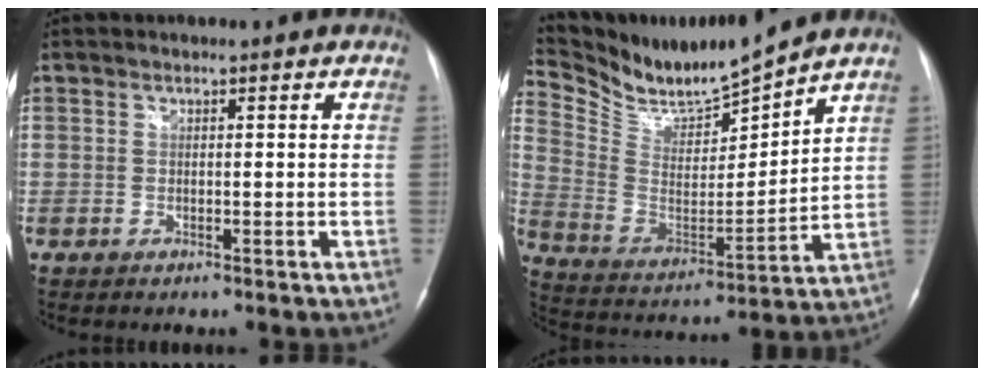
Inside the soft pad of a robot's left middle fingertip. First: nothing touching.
{"total": 13.7, "force": [13.3, 0.0, 3.5], "torque": [-0.086, -0.020, 0.257]}